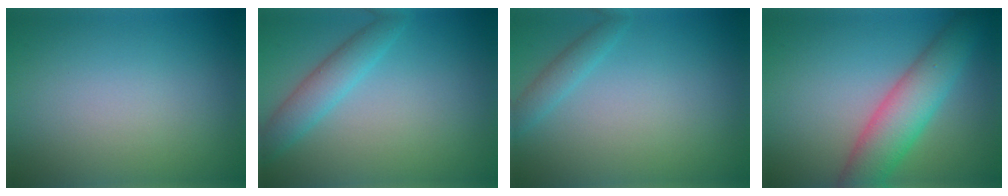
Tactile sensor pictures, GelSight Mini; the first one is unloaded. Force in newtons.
{"total": 3.0, "press": 3.0, "slide": 0.1}
{"total": 1.5, "press": 1.5, "slide": 0.1}
{"total": 6.2, "press": 6.2, "slide": 0.2}